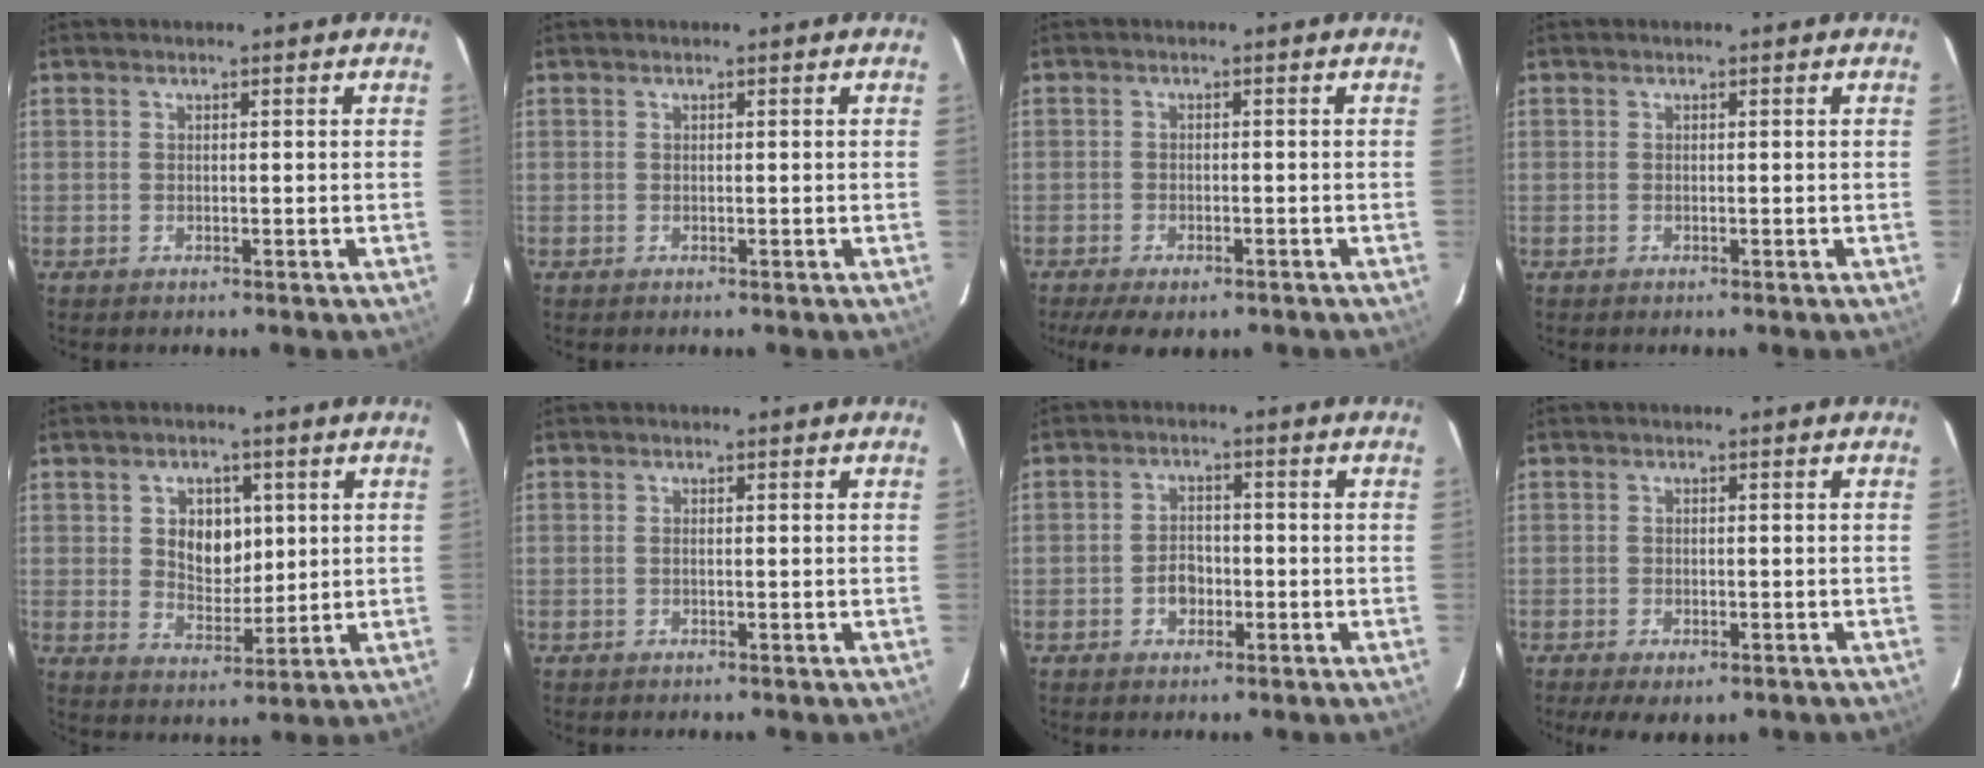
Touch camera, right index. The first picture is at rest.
{"total": 0.0}
{"total": 7.6, "force": [-5.5, 2.9, 4.4], "torque": [-0.104, -0.024, -0.086]}
{"total": 0.0}
{"total": 7.0, "force": [1.7, 5.3, 4.3], "torque": [-0.068, 0.004, 0.038]}
{"total": 0.5, "force": [-0.1, -0.1, 0.5], "torque": [-0.011, 0.002, -0.003]}
{"total": 3.8, "force": [-1.4, 2.9, 2.1], "torque": [-0.040, 0.008, -0.021]}
{"total": 5.5, "force": [-3.5, 2.4, 3.5], "torque": [-0.080, -0.023, -0.054]}